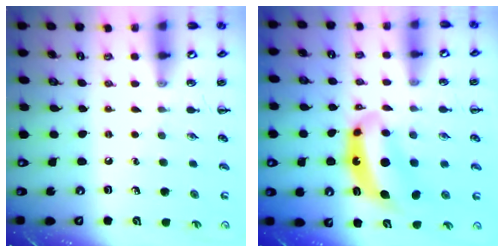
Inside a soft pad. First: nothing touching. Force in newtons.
{"total": 8.8, "press": 8.5, "slide": 2.1}